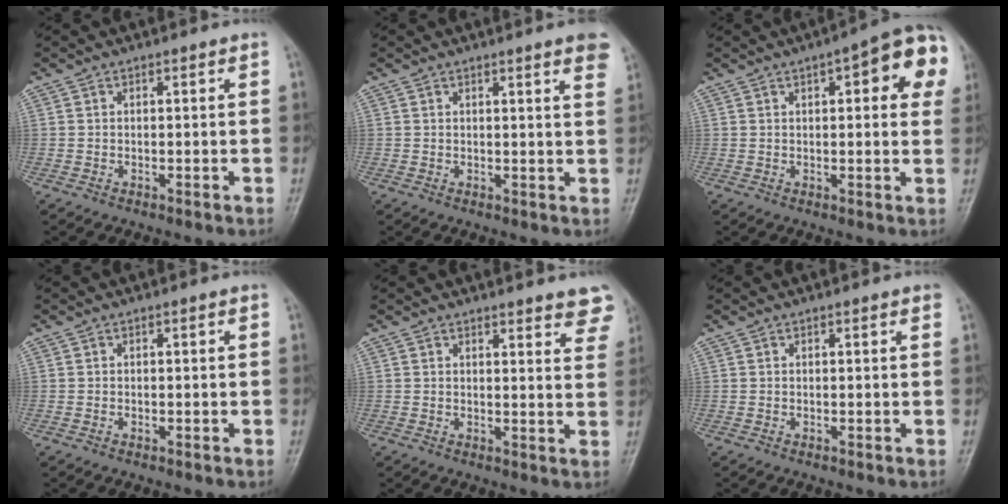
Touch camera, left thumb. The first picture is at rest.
{"total": 5.2, "force": [3.5, 0.5, 3.8], "torque": [-0.036, -0.008, 0.033]}
{"total": 13.1, "force": [4.6, 4.4, 11.4], "torque": [-0.104, 0.008, 0.043]}
{"total": 0.6, "force": [-0.2, 0.4, 0.4], "torque": [-0.007, 0.009, -0.003]}
{"total": 8.3, "force": [7.0, 2.3, 3.9], "torque": [-0.012, -0.032, 0.065]}
{"total": 0.6, "force": [0.3, 0.1, 0.4], "torque": [-0.007, 0.001, 0.000]}